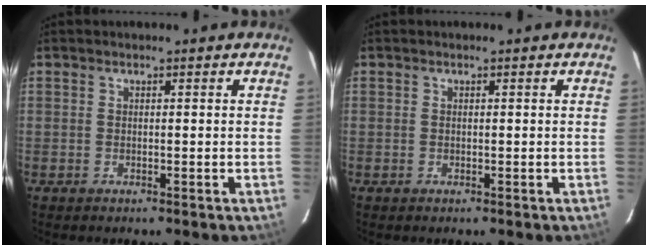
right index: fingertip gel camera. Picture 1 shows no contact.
{"total": 0.0}